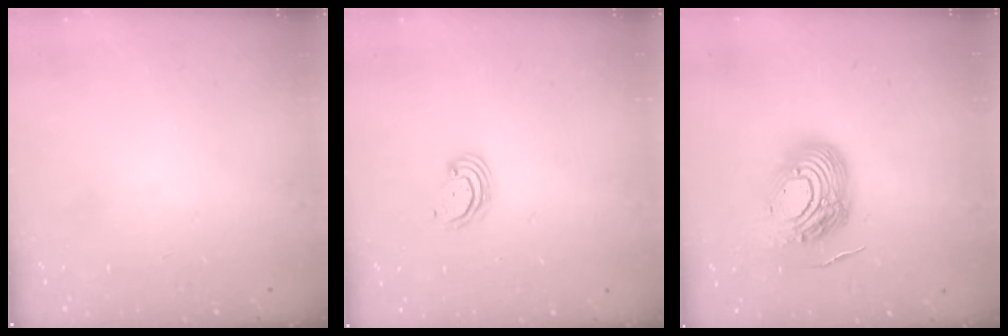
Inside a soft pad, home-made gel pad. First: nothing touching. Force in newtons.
{"total": 2.7, "press": 2.7, "slide": 0.7}
{"total": 15.0, "press": 14.9, "slide": 1.5}